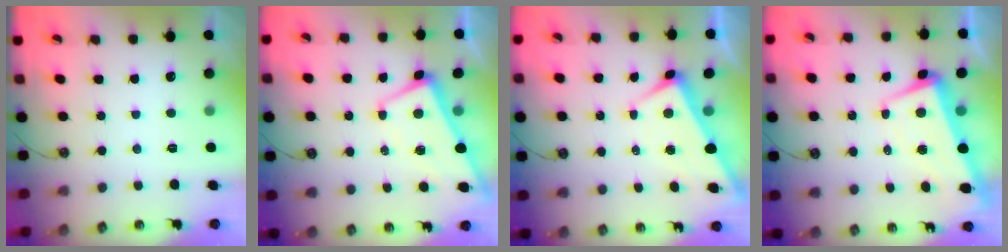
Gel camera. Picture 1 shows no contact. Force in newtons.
{"total": 1.6, "press": 1.4, "slide": 0.7}
{"total": 2.8, "press": 2.7, "slide": 0.6}
{"total": 1.9, "press": 0.8, "slide": 1.8}